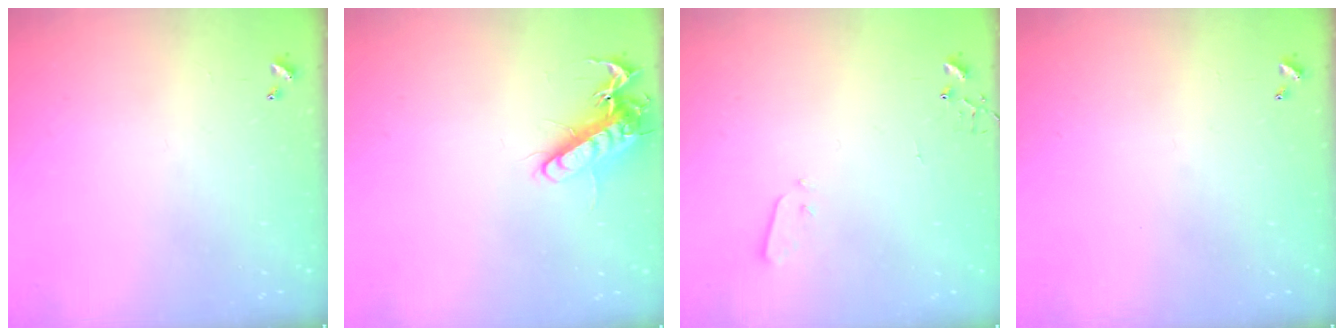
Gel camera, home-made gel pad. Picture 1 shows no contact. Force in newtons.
{"total": 13.6, "press": 13.5, "slide": 1.8}
{"total": 2.9, "press": 2.8, "slide": 0.7}
{"total": 0.0}